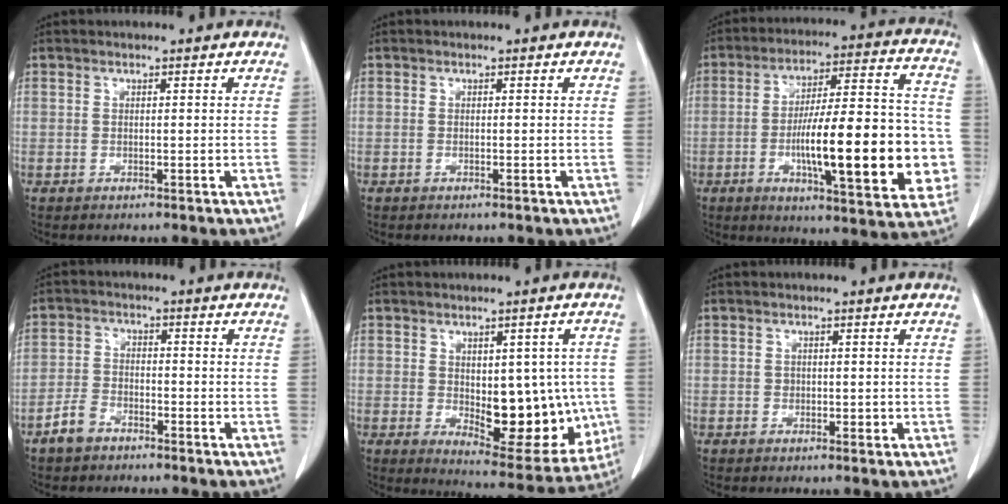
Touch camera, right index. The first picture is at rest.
{"total": 0.0}
{"total": 22.2, "force": [-4.4, 4.8, 21.3], "torque": [-0.279, 0.020, -0.055]}
{"total": 4.2, "force": [-3.1, 2.3, 1.6], "torque": [-0.038, 0.005, -0.060]}
{"total": 13.7, "force": [-1.1, 6.5, 12.0], "torque": [-0.141, -0.003, 0.010]}
{"total": 1.0, "force": [-0.1, 0.9, 0.5], "torque": [-0.008, 0.001, 0.001]}